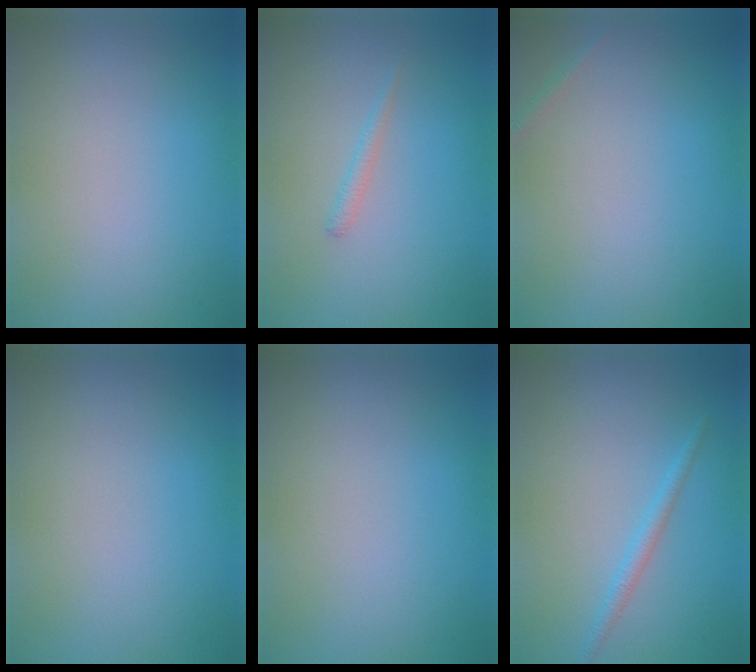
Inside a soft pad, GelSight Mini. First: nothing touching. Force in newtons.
{"total": 0.8, "press": 0.8, "slide": 0.1}
{"total": 0.5, "press": 0.5, "slide": 0.0}
{"total": 0.0}
{"total": 0.0}
{"total": 1.4, "press": 1.4, "slide": 0.1}